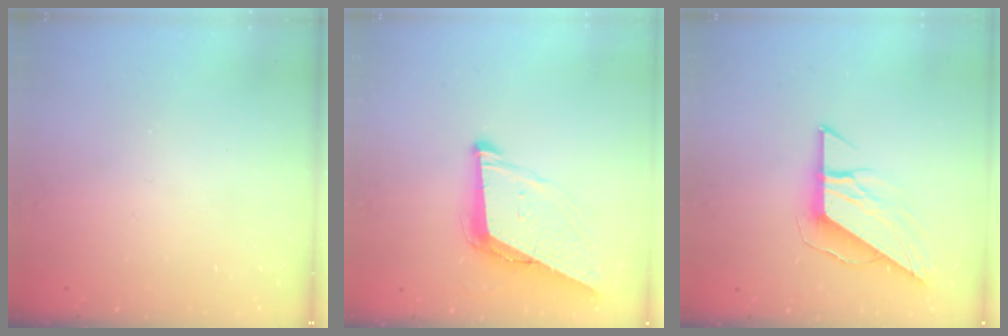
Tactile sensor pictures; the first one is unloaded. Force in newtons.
{"total": 9.3, "press": 9.0, "slide": 2.3}
{"total": 11.1, "press": 11.0, "slide": 1.2}